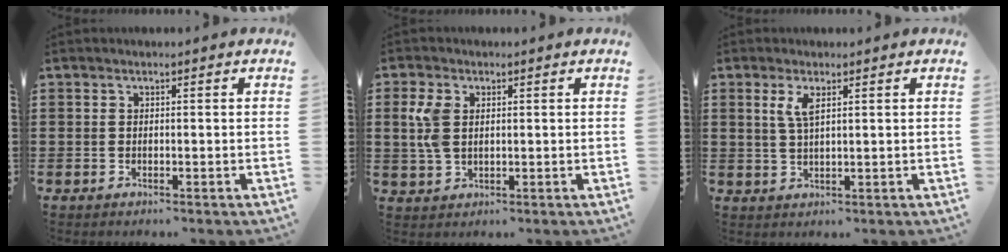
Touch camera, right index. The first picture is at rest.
{"total": 4.6, "force": [1.2, 2.9, 3.4], "torque": [-0.087, 0.006, 0.016]}
{"total": 3.2, "force": [1.4, 0.9, 2.7], "torque": [-0.057, 0.005, 0.023]}